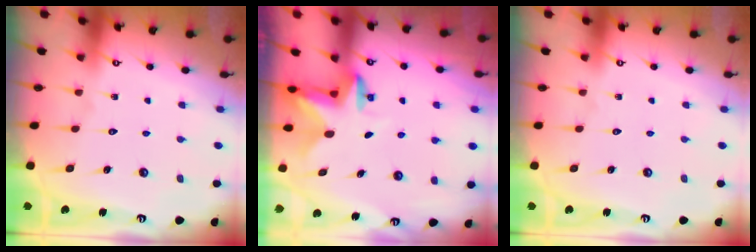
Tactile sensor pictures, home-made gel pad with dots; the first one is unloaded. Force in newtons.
{"total": 2.6, "press": 2.6, "slide": 0.6}
{"total": 0.0}